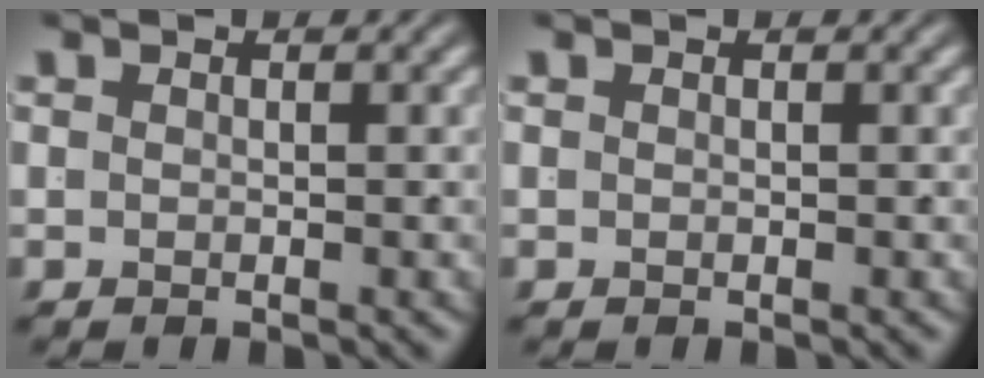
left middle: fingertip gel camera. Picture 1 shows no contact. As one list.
[{"total": 0.0}]